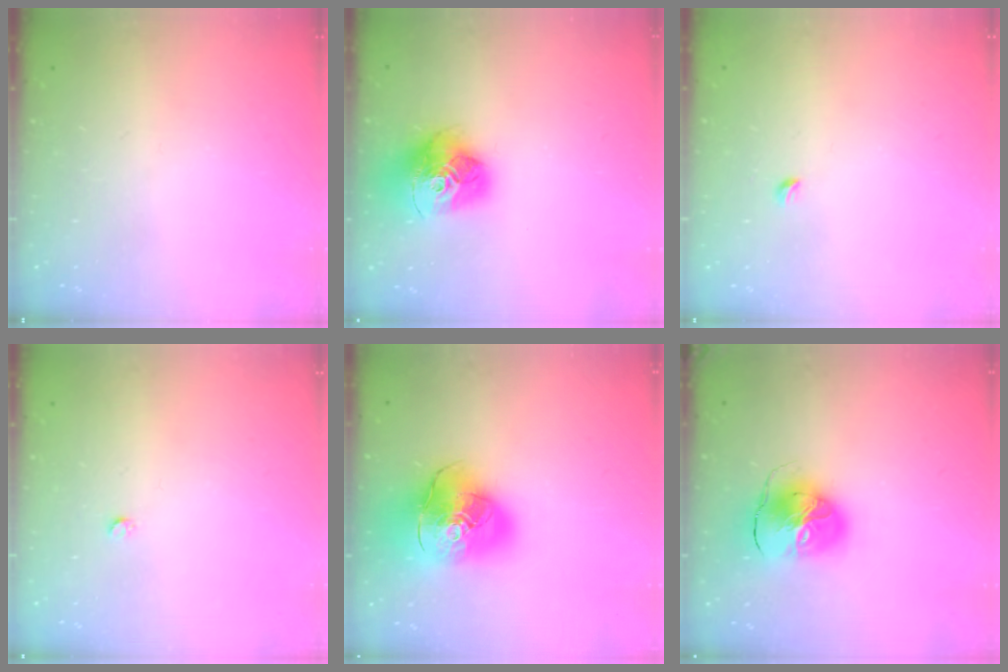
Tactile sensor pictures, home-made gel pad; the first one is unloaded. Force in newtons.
{"total": 18.4, "press": 18.3, "slide": 2.0}
{"total": 2.7, "press": 2.6, "slide": 0.6}
{"total": 2.4, "press": 2.4, "slide": 0.3}
{"total": 22.5, "press": 22.3, "slide": 3.4}
{"total": 12.3, "press": 12.2, "slide": 1.6}